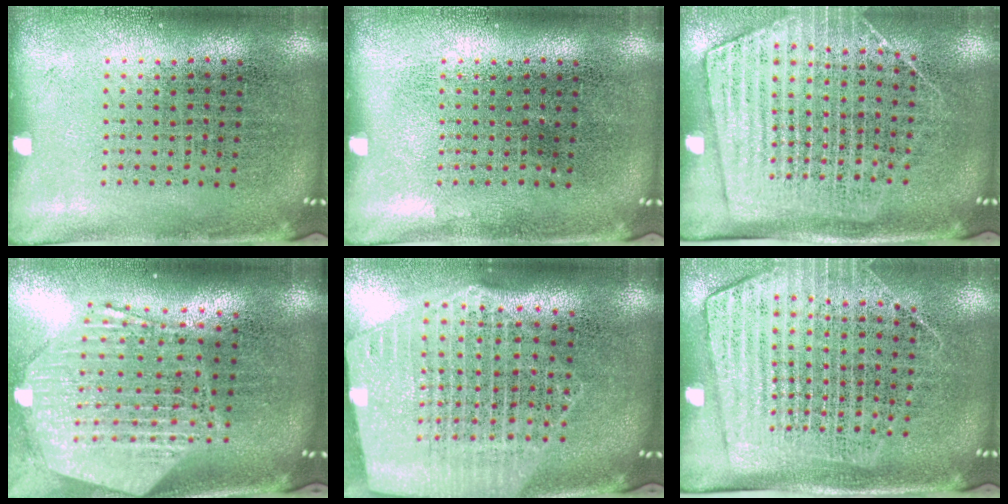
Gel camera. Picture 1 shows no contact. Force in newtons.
{"total": 0.0}
{"total": 1.9, "press": 1.6, "slide": 0.9}
{"total": 3.0, "press": 2.4, "slide": 1.8}
{"total": 2.6, "press": 2.2, "slide": 1.4}
{"total": 1.8, "press": 1.5, "slide": 0.9}